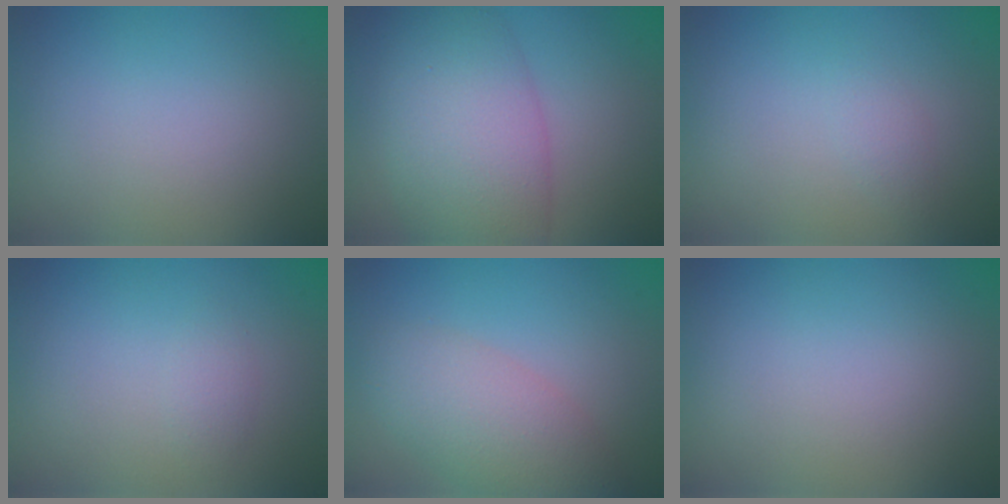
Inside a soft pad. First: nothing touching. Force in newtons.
{"total": 8.5, "press": 8.5, "slide": 0.2}
{"total": 1.1, "press": 1.1, "slide": 0.0}
{"total": 0.9, "press": 0.9, "slide": 0.0}
{"total": 4.9, "press": 4.8, "slide": 0.6}
{"total": 0.0}